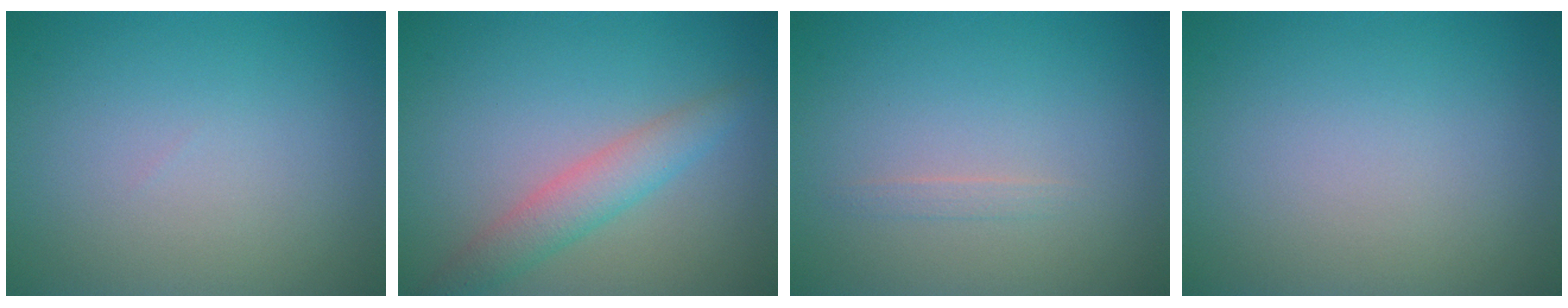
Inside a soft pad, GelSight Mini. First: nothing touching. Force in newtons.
{"total": 2.4, "press": 2.4, "slide": 0.2}
{"total": 0.7, "press": 0.7, "slide": 0.1}
{"total": 0.0}